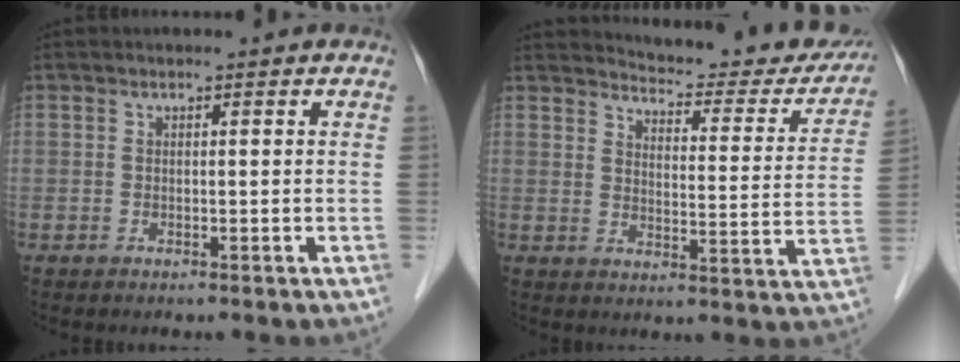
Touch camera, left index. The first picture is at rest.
{"total": 18.7, "force": [17.8, 3.5, 4.6], "torque": [-0.042, -0.065, 0.198]}